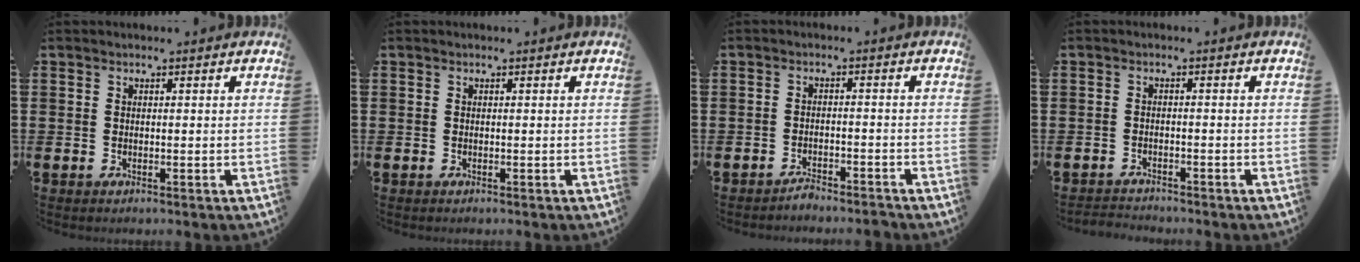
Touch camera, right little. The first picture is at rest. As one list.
[{"total": 0.0}, {"total": 1.8, "force": [-1.8, 0.0, 0.1], "torque": [-0.008, 0.005, -0.038]}, {"total": 1.4, "force": [-1.4, 0.0, -0.2], "torque": [-0.002, 0.004, -0.030]}]